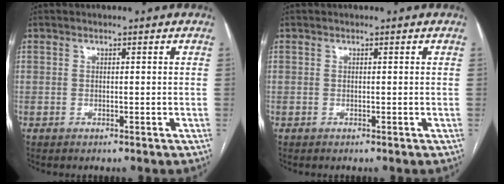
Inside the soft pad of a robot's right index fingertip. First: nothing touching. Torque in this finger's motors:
{"motor_torque": [0.00, 0.00, 0.00, 0.00]}